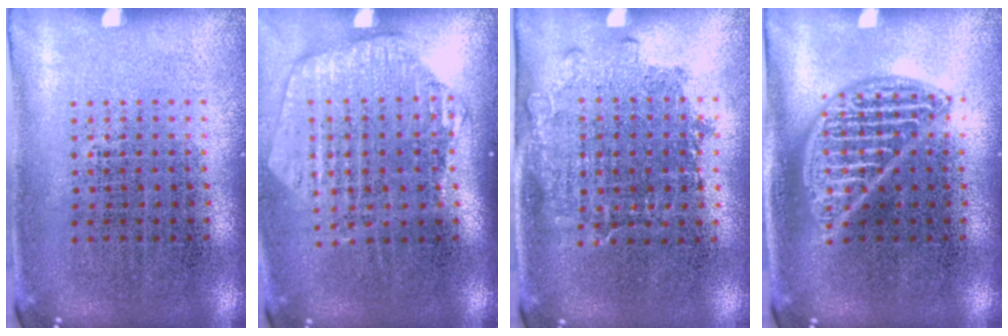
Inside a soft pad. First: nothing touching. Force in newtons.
{"total": 1.8, "press": 1.6, "slide": 0.9}
{"total": 1.3, "press": 1.1, "slide": 0.7}
{"total": 2.1, "press": 2.1, "slide": 0.3}